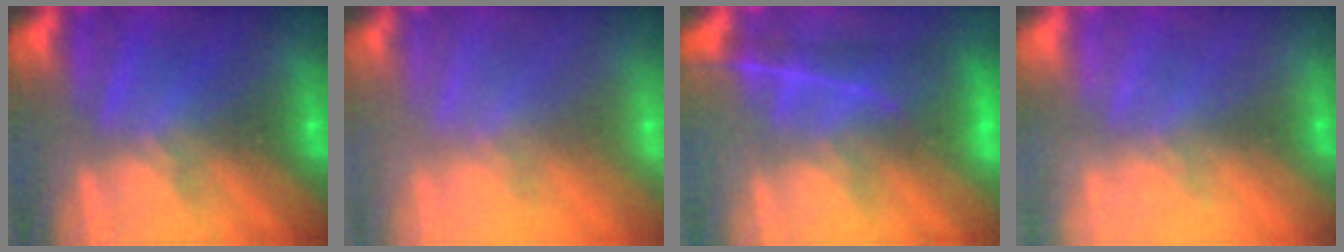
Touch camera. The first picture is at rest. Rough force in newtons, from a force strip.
{"total": 8.7}
{"total": 3.8}
{"total": 2.2}